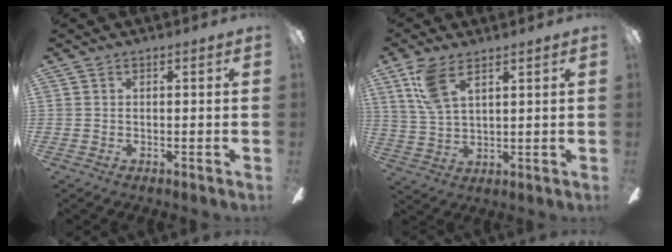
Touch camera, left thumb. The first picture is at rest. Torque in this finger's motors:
{"motor_torque": [0.13, 0.16, -0.67, 0.19, -0.01]}